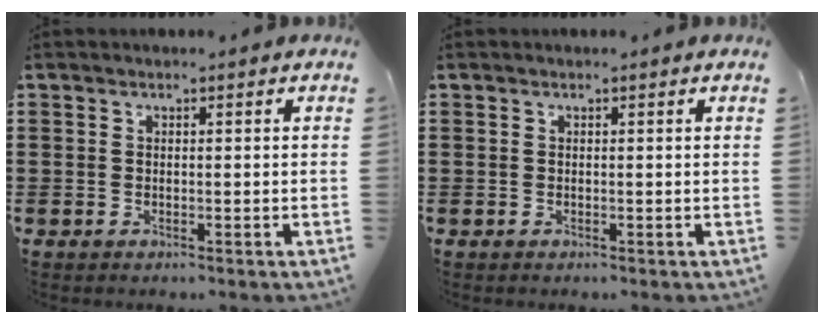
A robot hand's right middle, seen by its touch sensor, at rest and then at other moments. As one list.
[{"total": 0.0}]